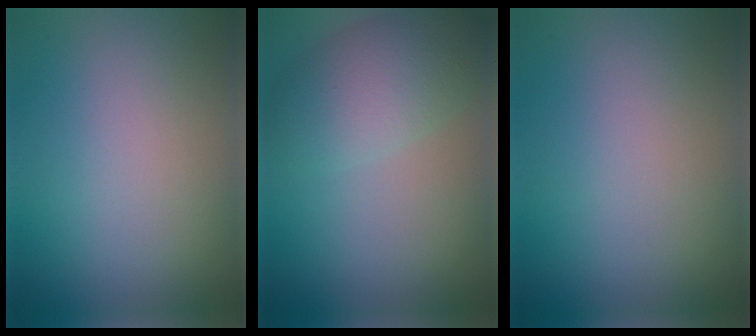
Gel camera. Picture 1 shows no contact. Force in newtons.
{"total": 4.8, "press": 4.8, "slide": 0.1}
{"total": 0.0}